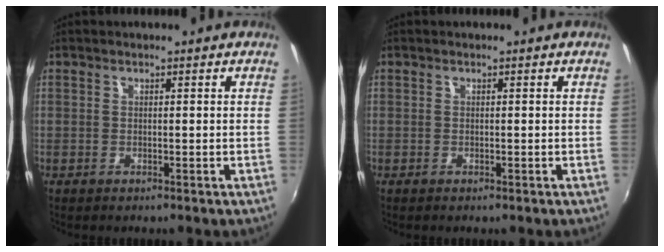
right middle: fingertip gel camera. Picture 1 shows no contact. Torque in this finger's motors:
{"motor_torque": [-0.01, 0.03, -0.07, -0.07]}